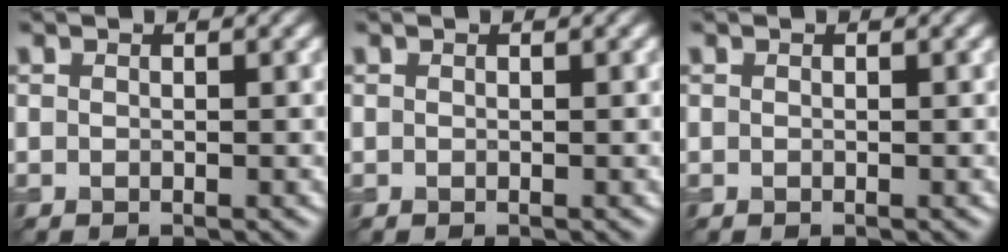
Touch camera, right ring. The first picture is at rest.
{"total": 0.0}
{"total": 0.0}